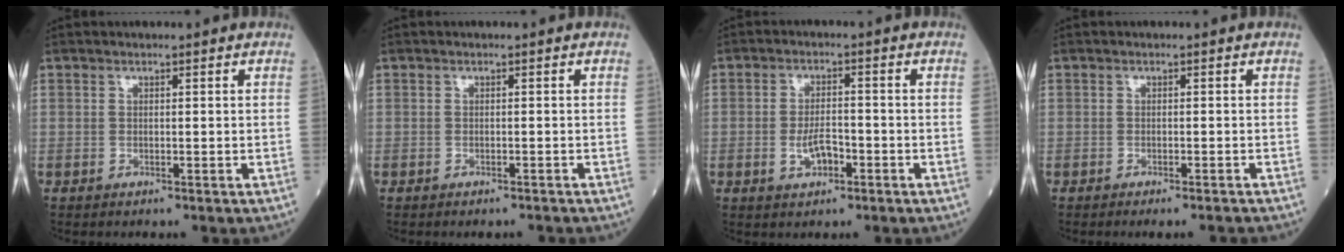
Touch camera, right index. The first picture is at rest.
{"total": 1.5, "force": [-1.4, 0.2, 0.3], "torque": [-0.005, -0.003, -0.019]}
{"total": 3.9, "force": [-1.5, 1.8, 3.2], "torque": [-0.060, 0.001, -0.025]}
{"total": 3.7, "force": [-3.4, 0.0, 1.5], "torque": [-0.011, -0.007, -0.046]}